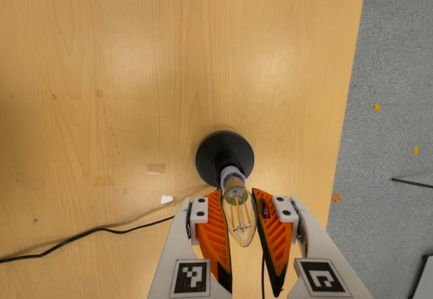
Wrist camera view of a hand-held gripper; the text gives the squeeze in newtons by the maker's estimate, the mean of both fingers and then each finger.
{"total": 20.1, "left": 22.7, "right": 17.5}